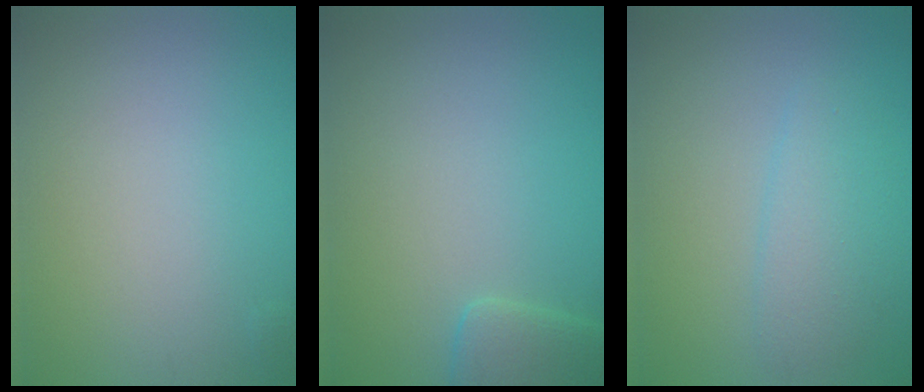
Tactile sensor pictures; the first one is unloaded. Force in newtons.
{"total": 2.3, "press": 2.3, "slide": 0.2}
{"total": 2.6, "press": 2.6, "slide": 0.1}